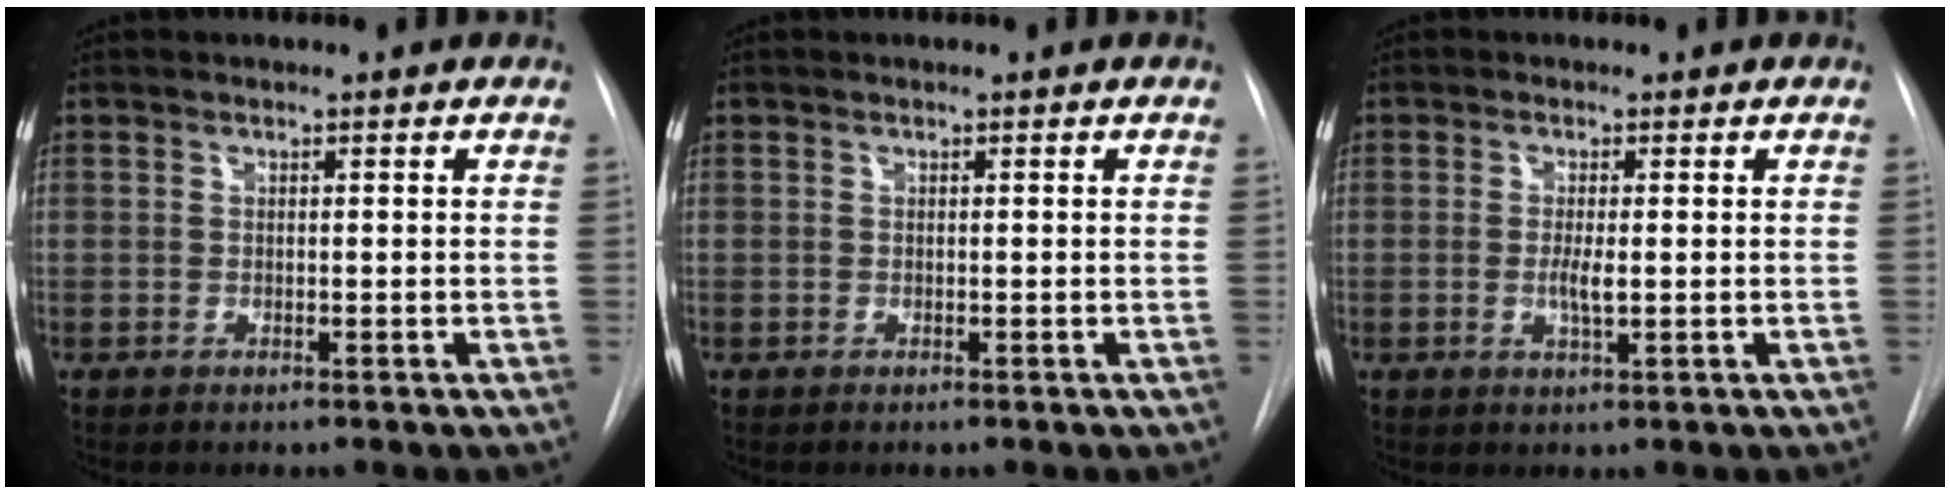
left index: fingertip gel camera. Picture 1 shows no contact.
{"total": 0.0}
{"total": 2.4, "force": [-1.0, 0.5, 2.1], "torque": [-0.044, -0.010, -0.013]}